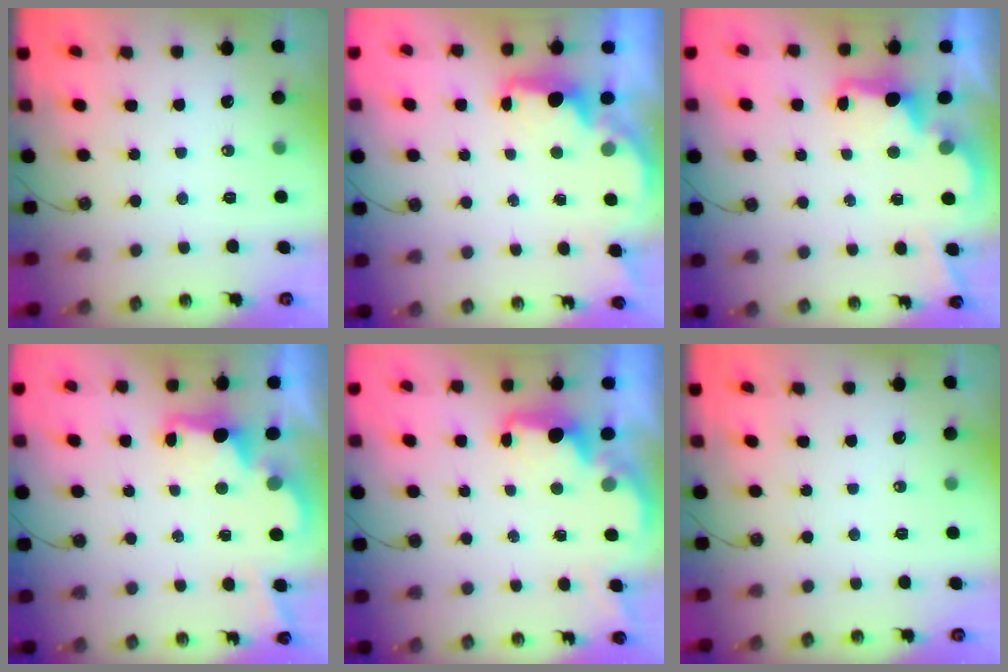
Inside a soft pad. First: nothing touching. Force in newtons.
{"total": 2.3, "press": 2.1, "slide": 0.8}
{"total": 2.5, "press": 2.4, "slide": 0.8}
{"total": 2.7, "press": 2.6, "slide": 0.8}
{"total": 2.0, "press": 1.9, "slide": 0.7}
{"total": 0.0}